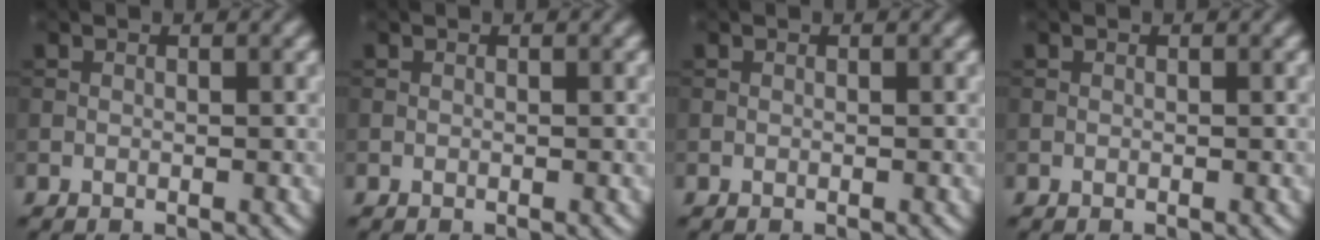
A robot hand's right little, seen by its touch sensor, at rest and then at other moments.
{"total": 0.0}
{"total": 0.0}
{"total": 0.0}